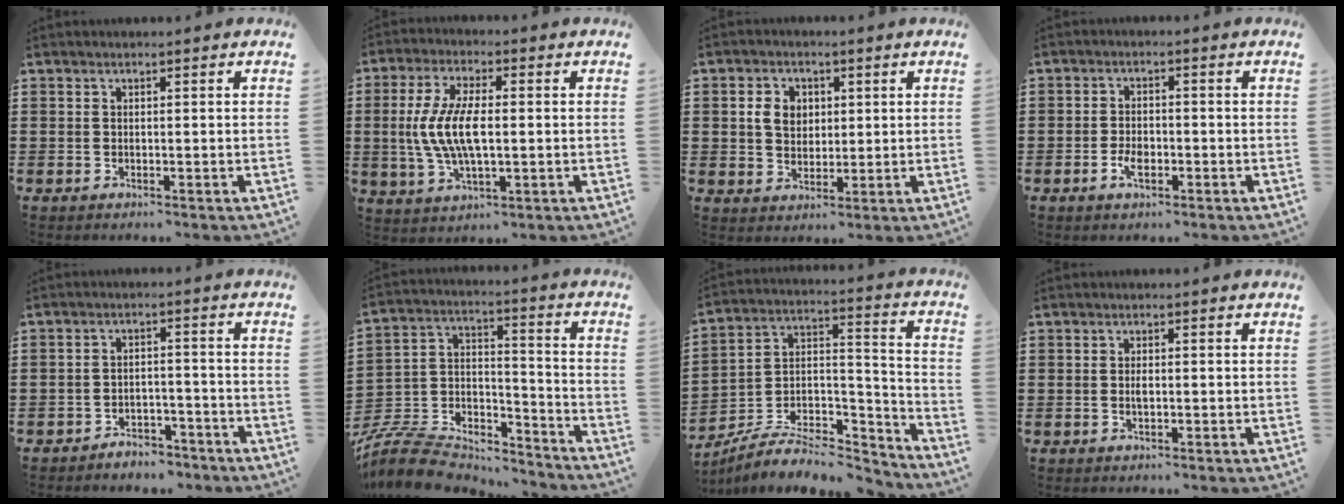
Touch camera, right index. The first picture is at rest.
{"total": 9.3, "force": [-0.3, 3.6, 8.5], "torque": [-0.203, -0.008, -0.017]}
{"total": 4.4, "force": [1.0, 3.6, 2.4], "torque": [-0.067, 0.011, 0.012]}
{"total": 3.0, "force": [-1.1, 1.5, 2.3], "torque": [-0.052, -0.003, -0.020]}
{"total": 3.4, "force": [-3.3, 0.9, 0.2], "torque": [-0.009, 0.006, -0.068]}
{"total": 9.1, "force": [-8.2, 3.1, 2.4], "torque": [-0.068, 0.006, -0.165]}
{"total": 7.1, "force": [-5.7, 3.1, 2.7], "torque": [-0.050, 0.009, -0.110]}
{"total": 1.4, "force": [0.0, 0.6, 1.3], "torque": [-0.024, 0.003, -0.002]}